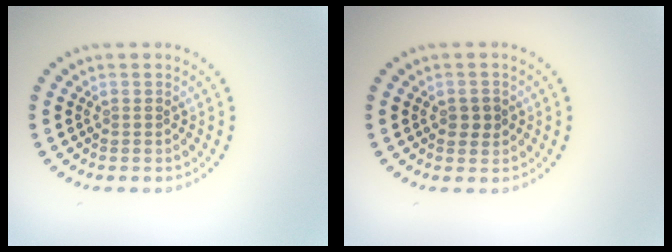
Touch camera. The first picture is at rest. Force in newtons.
{"total": 1.6, "press": 1.5, "slide": 0.2}